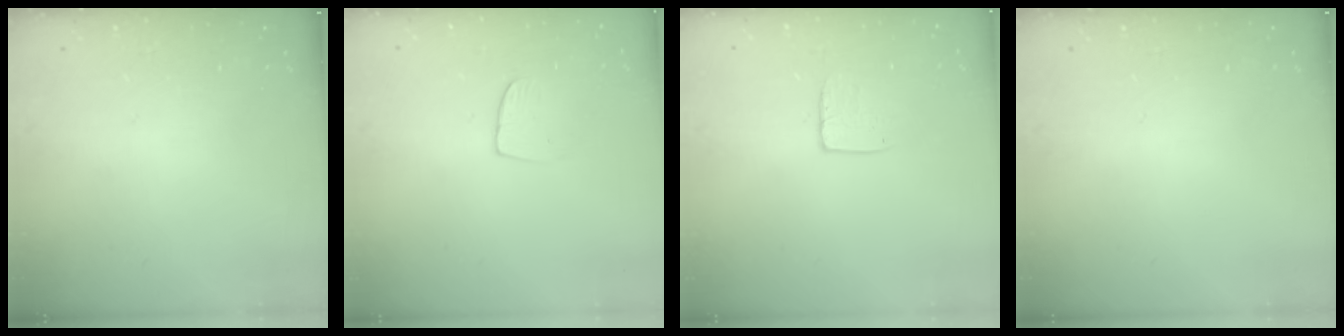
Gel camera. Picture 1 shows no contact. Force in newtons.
{"total": 5.5, "press": 5.5, "slide": 0.4}
{"total": 6.7, "press": 6.7, "slide": 0.5}
{"total": 0.0}